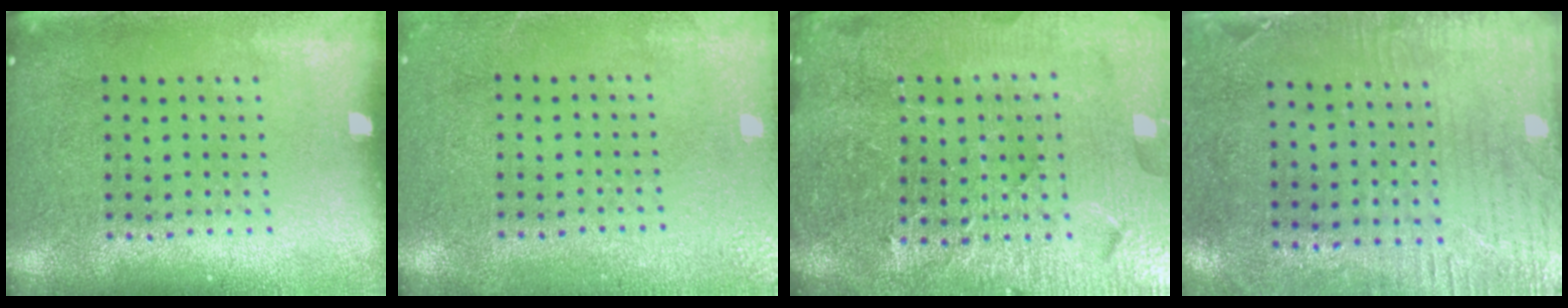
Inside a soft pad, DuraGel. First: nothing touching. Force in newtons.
{"total": 2.7, "press": 2.6, "slide": 0.2}
{"total": 5.3, "press": 4.9, "slide": 2.2}
{"total": 2.9, "press": 2.4, "slide": 1.7}